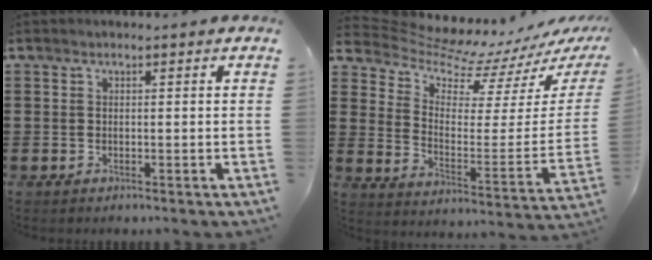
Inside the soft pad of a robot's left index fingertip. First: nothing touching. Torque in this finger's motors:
{"motor_torque": [-1.10, -1.04, -0.45, -0.15]}